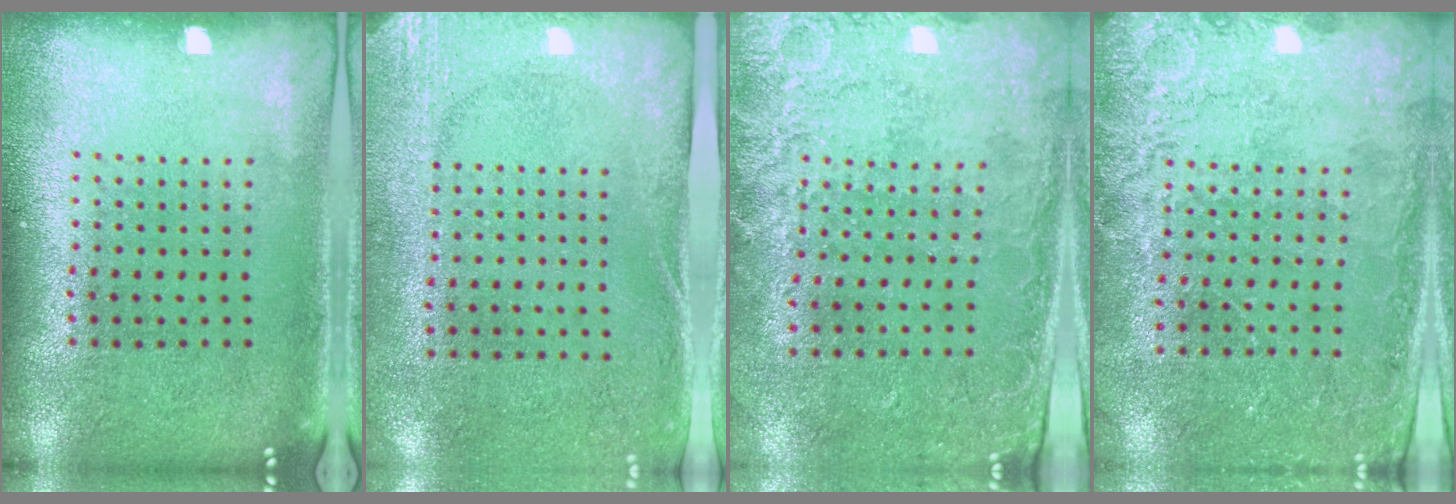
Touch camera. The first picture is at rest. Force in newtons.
{"total": 2.7, "press": 2.2, "slide": 1.7}
{"total": 2.6, "press": 2.1, "slide": 1.4}
{"total": 2.5, "press": 2.5, "slide": 0.5}